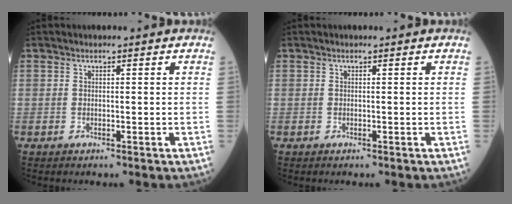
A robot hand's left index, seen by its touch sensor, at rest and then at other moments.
{"total": 0.0}